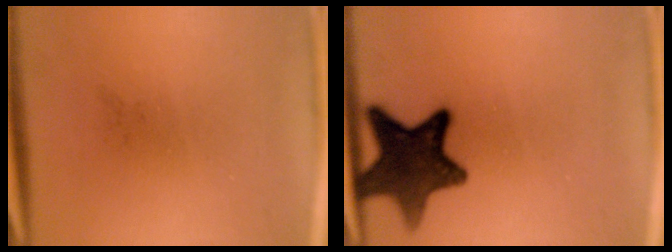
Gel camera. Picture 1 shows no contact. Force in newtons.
{"total": 13.2}